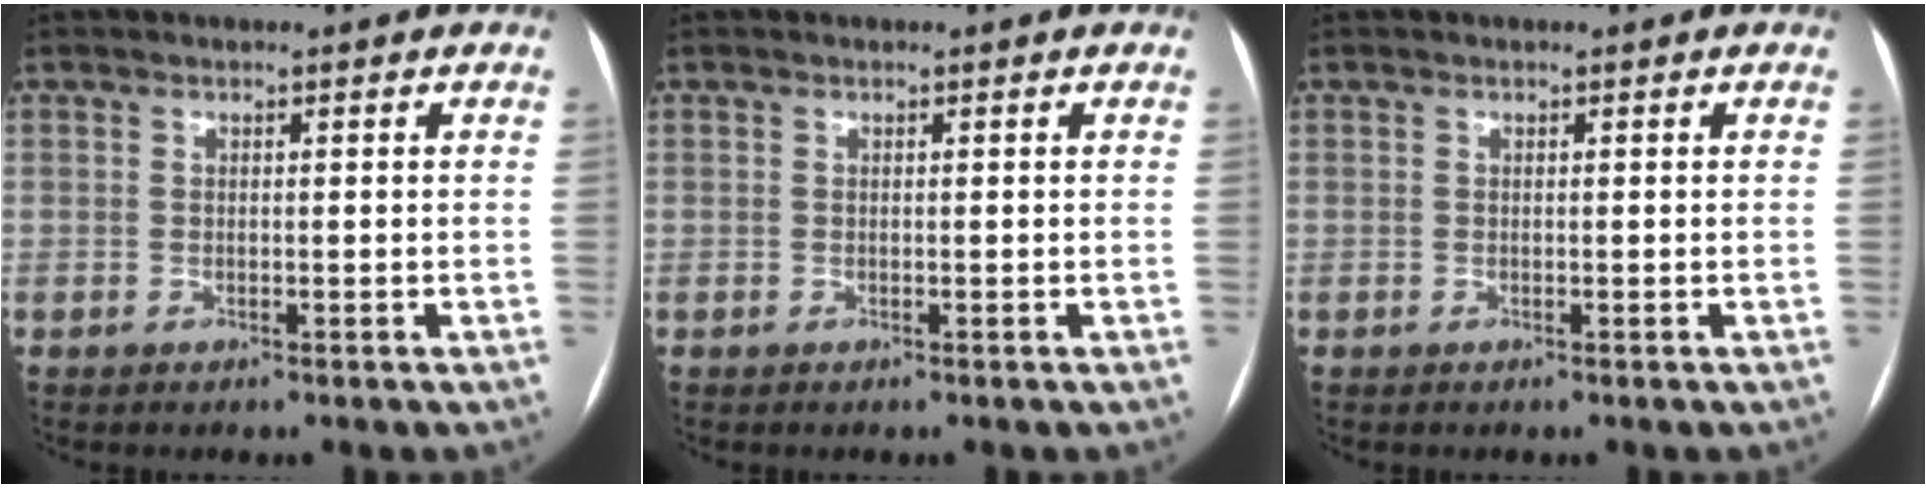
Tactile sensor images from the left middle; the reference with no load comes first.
{"total": 0.0}
{"total": 0.0}